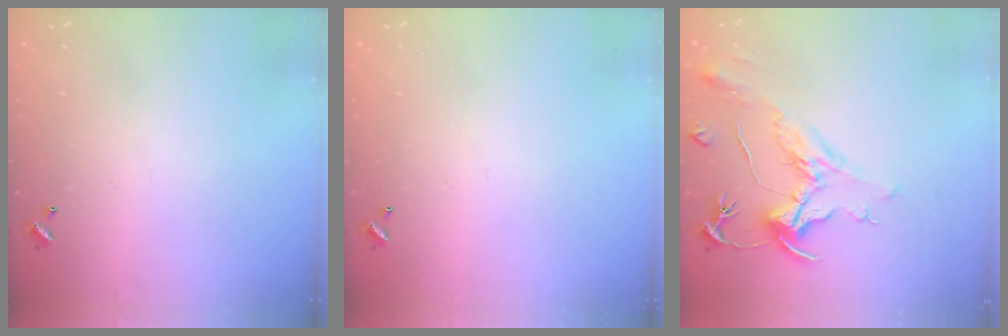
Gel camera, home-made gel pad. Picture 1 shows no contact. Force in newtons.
{"total": 0.0}
{"total": 2.1, "press": 1.7, "slide": 1.3}